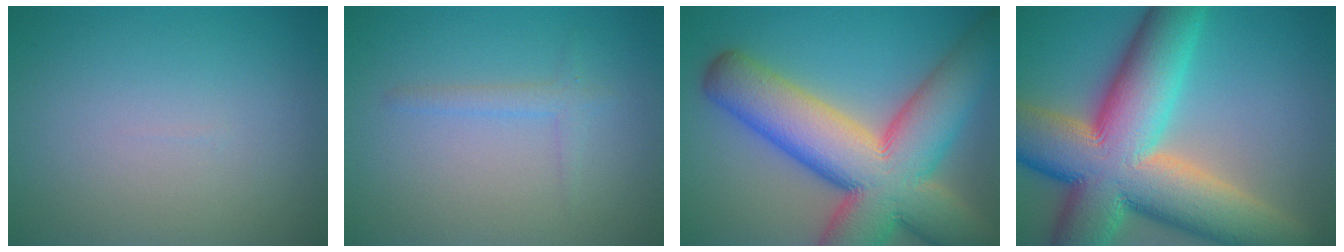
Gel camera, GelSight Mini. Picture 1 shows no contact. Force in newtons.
{"total": 1.4, "press": 1.4, "slide": 0.1}
{"total": 15.7, "press": 15.7, "slide": 1.1}
{"total": 17.3, "press": 17.3, "slide": 0.9}